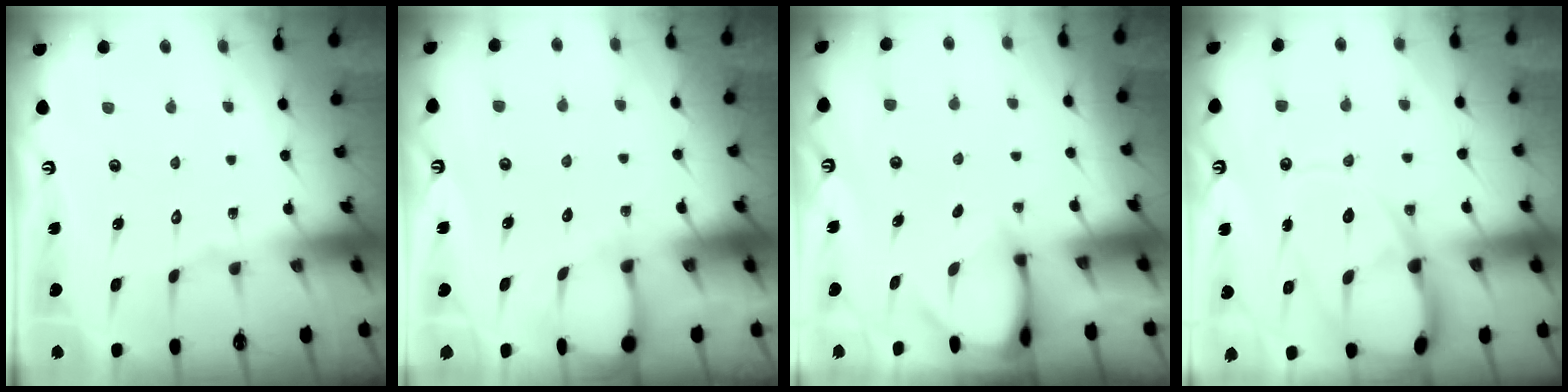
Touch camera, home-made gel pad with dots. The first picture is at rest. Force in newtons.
{"total": 3.3, "press": 3.2, "slide": 0.3}
{"total": 3.3, "press": 3.3, "slide": 0.3}
{"total": 13.4, "press": 13.3, "slide": 1.4}